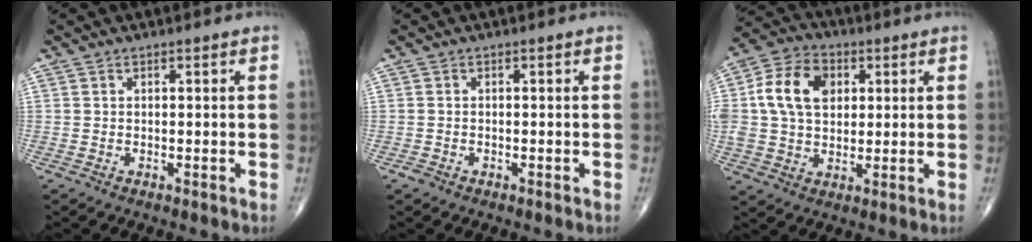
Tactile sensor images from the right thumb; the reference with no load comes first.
{"total": 0.8, "force": [-0.6, 0.5, 0.2], "torque": [-0.005, 0.004, -0.013]}
{"total": 13.0, "force": [2.7, 9.3, 8.7], "torque": [-0.148, 0.011, 0.043]}